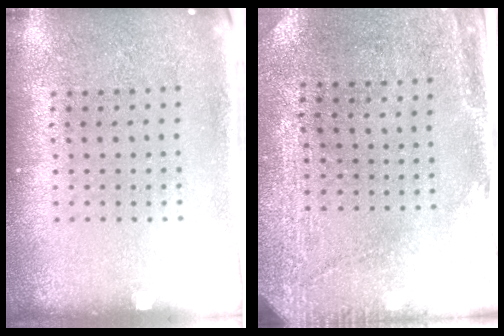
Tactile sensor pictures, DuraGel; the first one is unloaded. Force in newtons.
{"total": 2.9, "press": 2.6, "slide": 1.3}